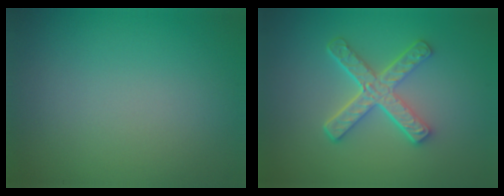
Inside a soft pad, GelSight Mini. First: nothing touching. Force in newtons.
{"total": 4.9, "press": 3.5, "slide": 3.4}